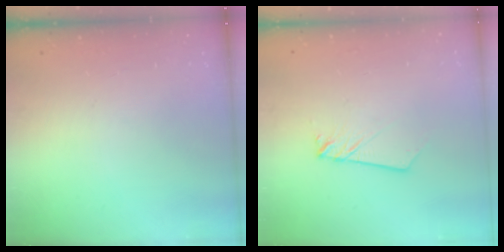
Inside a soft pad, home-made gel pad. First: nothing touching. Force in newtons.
{"total": 2.0, "press": 2.0, "slide": 0.2}